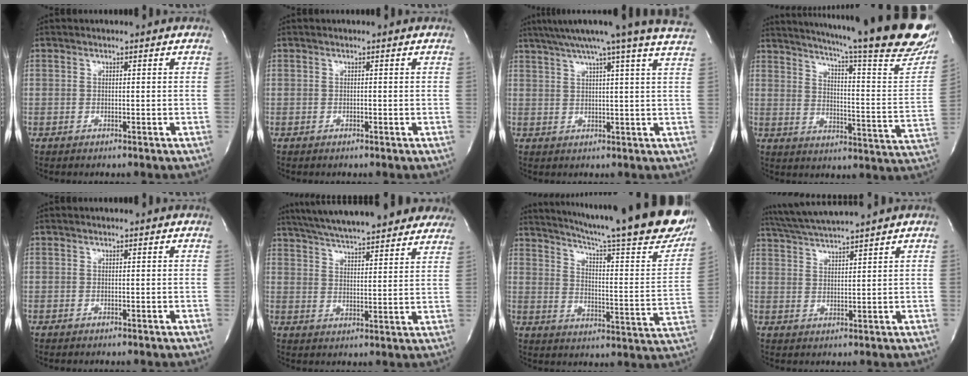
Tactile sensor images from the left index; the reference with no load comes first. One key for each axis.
{"total": 0.0}
{"total": 17.3, "fx": 14.5, "fy": -2.1, "fz": 9.3, "tx": -0.153, "ty": -0.012, "tz": 0.182}
{"total": 31.0, "fx": 25.1, "fy": 2.1, "fz": 18.1, "tx": -0.236, "ty": -0.086, "tz": 0.310}
{"total": 0.0}
{"total": 26.5, "fx": 23.1, "fy": 4.4, "fz": 12.2, "tx": -0.202, "ty": 0.003, "tz": 0.300}
{"total": 30.1, "fx": 25.0, "fy": 2.0, "fz": 16.7, "tx": -0.250, "ty": -0.076, "tz": 0.318}
{"total": 8.4, "fx": 7.6, "fy": -1.5, "fz": 3.2, "tx": -0.063, "ty": 0.016, "tz": 0.135}